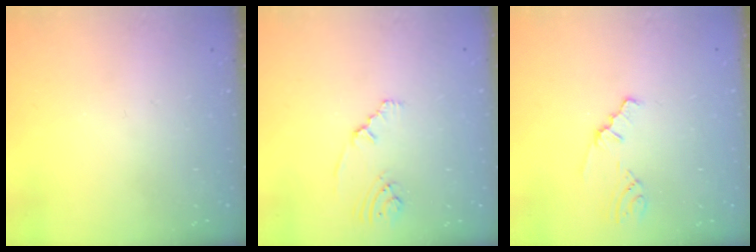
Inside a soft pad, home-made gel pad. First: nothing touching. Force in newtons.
{"total": 1.8, "press": 1.7, "slide": 0.7}
{"total": 1.8, "press": 1.7, "slide": 0.3}